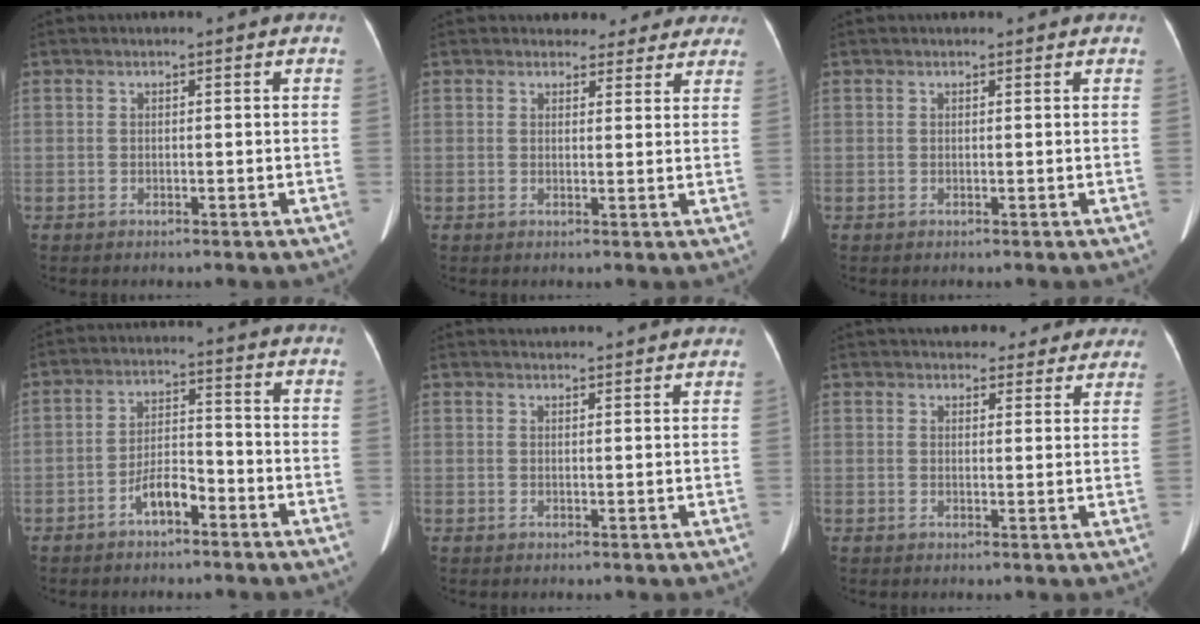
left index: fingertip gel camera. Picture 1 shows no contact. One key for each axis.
{"total": 7.0, "fx": 6.2, "fy": 3.2, "fz": 0.7, "tx": 0.020, "ty": 0.003, "tz": 0.055}
{"total": 1.5, "fx": 1.2, "fy": 0.7, "fz": 0.5, "tx": -0.006, "ty": 0.018, "tz": 0.012}
{"total": 4.9, "fx": -3.1, "fy": 1.7, "fz": 3.4, "tx": -0.069, "ty": 0.014, "tz": -0.054}
{"total": 6.2, "fx": 6.0, "fy": 0.4, "fz": 1.3, "tx": -0.018, "ty": 0.029, "tz": 0.066}
{"total": 13.9, "fx": 12.3, "fy": 5.1, "fz": 4.0, "tx": -0.024, "ty": 0.020, "tz": 0.139}